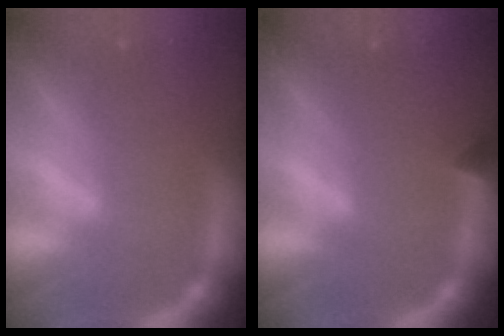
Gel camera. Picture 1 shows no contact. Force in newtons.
{"total": 0.9}